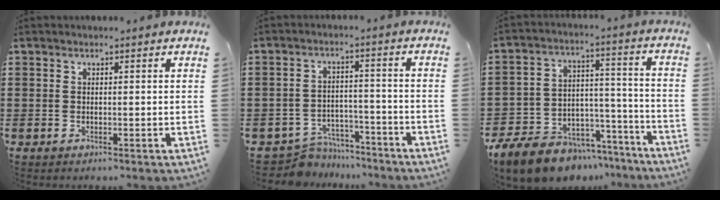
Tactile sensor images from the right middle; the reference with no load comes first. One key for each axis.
{"total": 5.8, "fx": -5.7, "fy": 1.2, "fz": 0.3, "tx": -0.020, "ty": 0.010, "tz": -0.119}
{"total": 10.6, "fx": -9.4, "fy": 3.9, "fz": 2.7, "tx": -0.058, "ty": 0.033, "tz": -0.183}